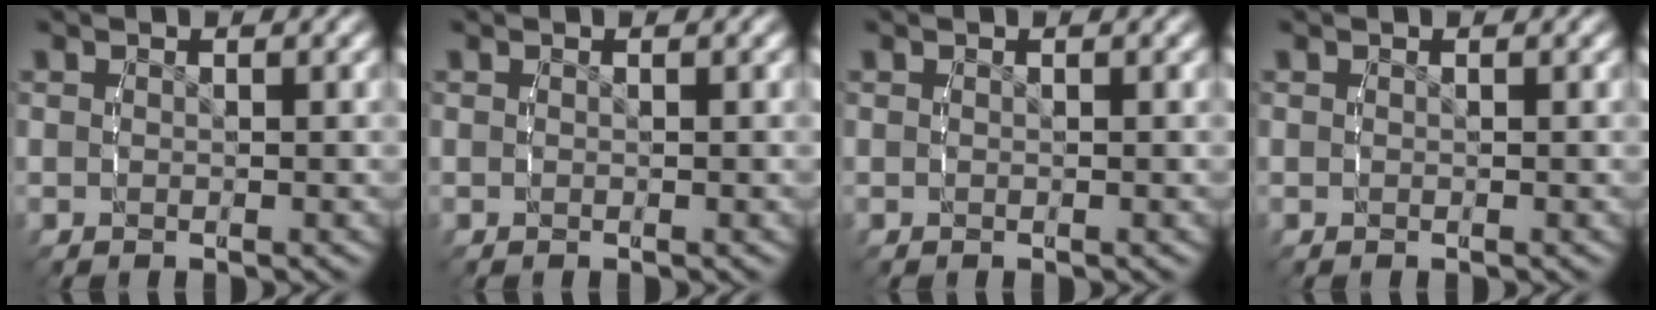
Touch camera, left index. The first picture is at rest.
{"total": 0.0}
{"total": 0.0}
{"total": 0.0}